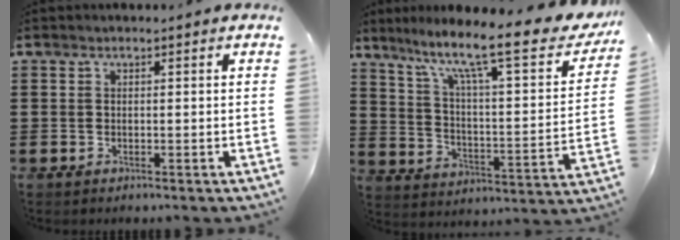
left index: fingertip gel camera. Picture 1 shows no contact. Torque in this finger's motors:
{"motor_torque": [1.04, -1.09, 0.43, 0.21]}